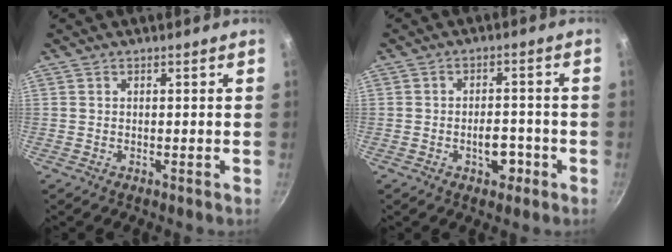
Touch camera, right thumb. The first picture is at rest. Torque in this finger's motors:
{"motor_torque": [0.88, 0.56, 0.34, -0.30, 0.07]}